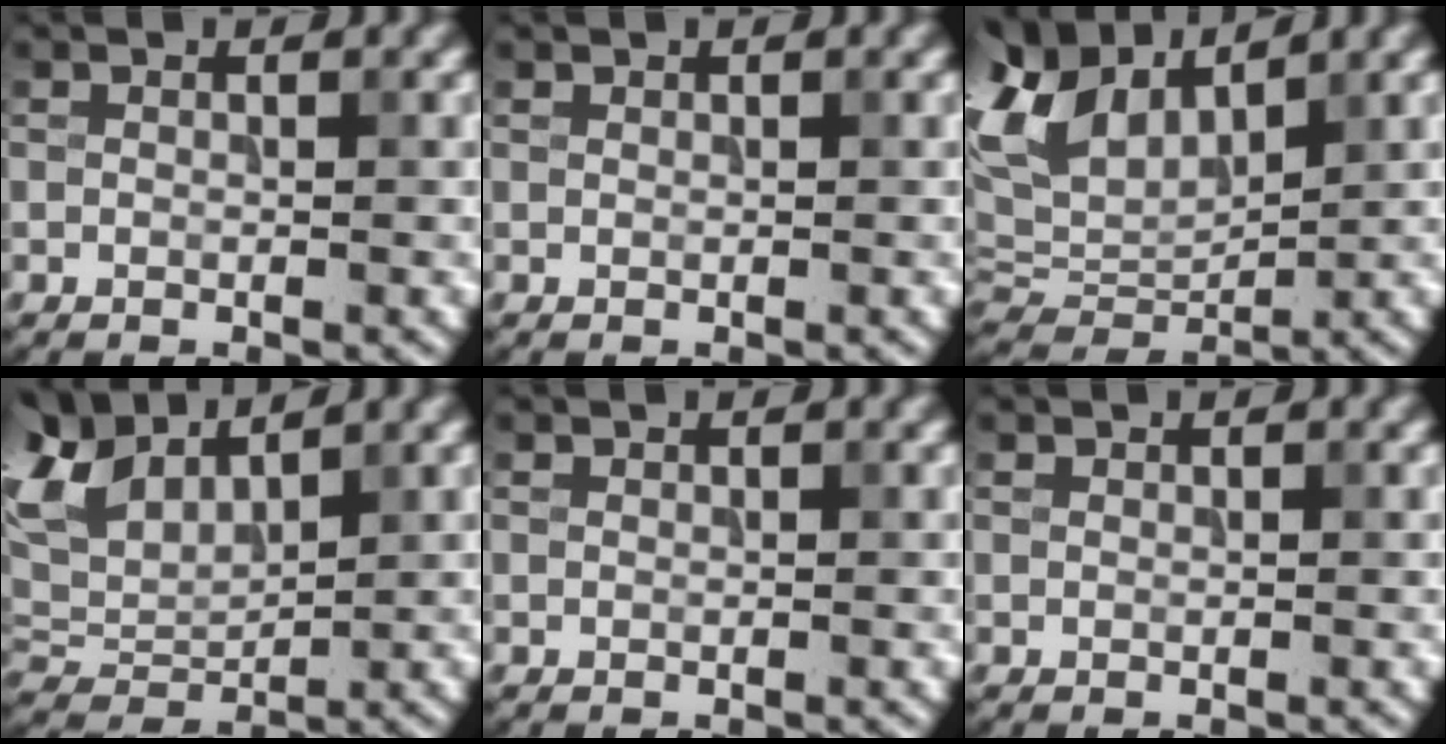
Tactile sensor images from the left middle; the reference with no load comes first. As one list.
[{"total": 0.0}, {"total": 7.9, "force": [4.5, 4.4, 4.8], "torque": [-0.116, 0.021, 0.086]}, {"total": 6.3, "force": [4.2, 3.2, 3.4], "torque": [-0.082, 0.022, 0.081]}, {"total": 0.0}, {"total": 0.0}]